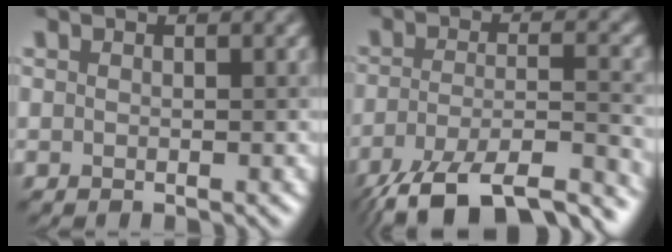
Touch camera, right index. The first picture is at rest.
{"total": 11.7, "force": [-8.4, 3.4, 7.4], "torque": [-0.138, -0.013, -0.140]}